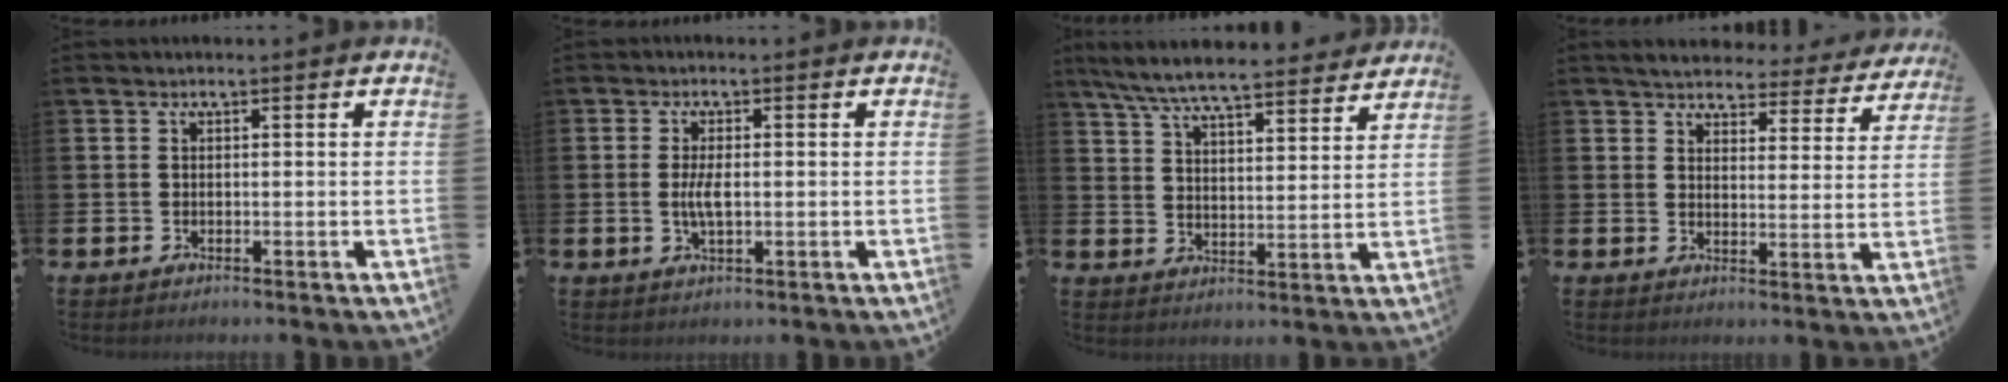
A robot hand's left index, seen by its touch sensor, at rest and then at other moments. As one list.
[{"total": 3.3, "force": [-0.1, 1.2, 3.1], "torque": [-0.054, 0.001, -0.003]}, {"total": 7.8, "force": [7.4, 0.8, 2.5], "torque": [-0.082, -0.043, 0.132]}, {"total": 4.6, "force": [4.4, 1.2, 0.6], "torque": [-0.033, -0.029, 0.074]}]